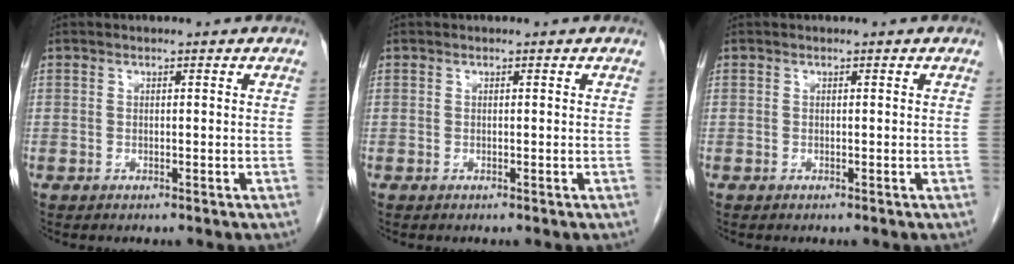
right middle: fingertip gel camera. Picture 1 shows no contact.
{"total": 0.0}
{"total": 0.0}